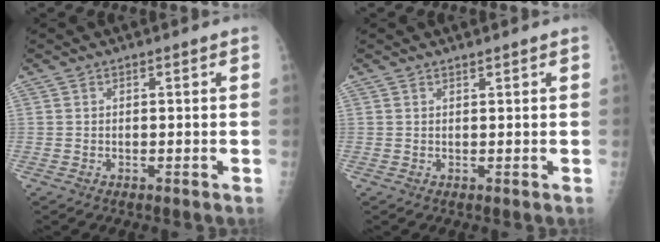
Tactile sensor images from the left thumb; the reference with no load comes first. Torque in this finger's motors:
{"motor_torque": [0.39, 0.21, -0.39, -0.11, 0.01]}